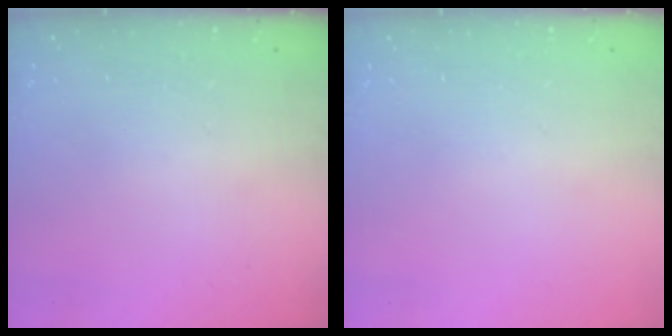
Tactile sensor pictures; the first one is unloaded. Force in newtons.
{"total": 0.0}